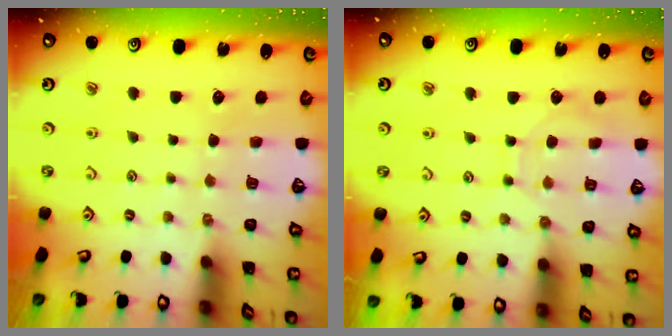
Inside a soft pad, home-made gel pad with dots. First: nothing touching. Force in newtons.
{"total": 6.9, "press": 6.8, "slide": 0.7}